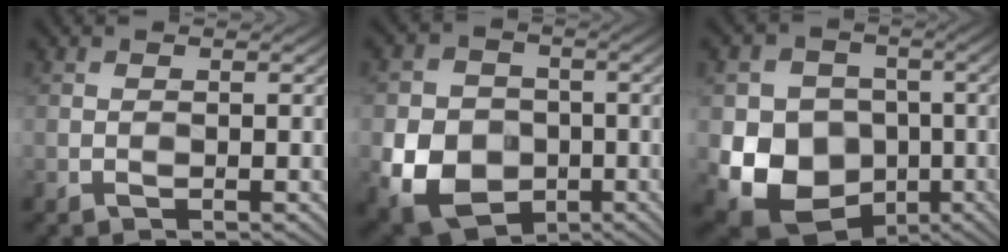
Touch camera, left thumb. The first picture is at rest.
{"total": 9.4, "force": [-2.5, 7.9, 4.5], "torque": [-0.111, -0.038, -0.042]}
{"total": 13.3, "force": [-2.4, 11.8, 5.7], "torque": [-0.141, -0.043, -0.049]}